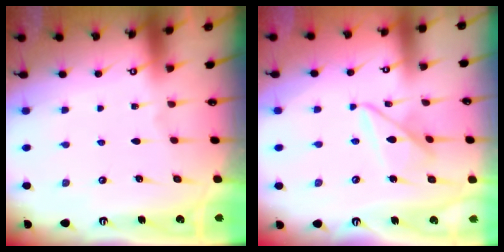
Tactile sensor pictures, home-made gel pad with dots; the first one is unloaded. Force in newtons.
{"total": 10.5, "press": 10.4, "slide": 0.7}